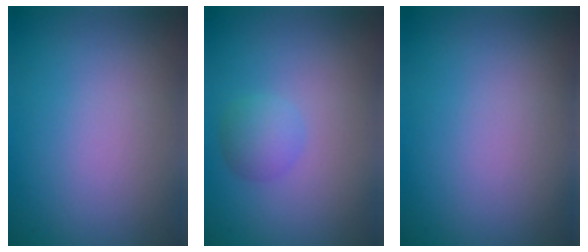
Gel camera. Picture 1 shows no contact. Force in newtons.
{"total": 1.9, "press": 1.9, "slide": 0.1}
{"total": 0.0}